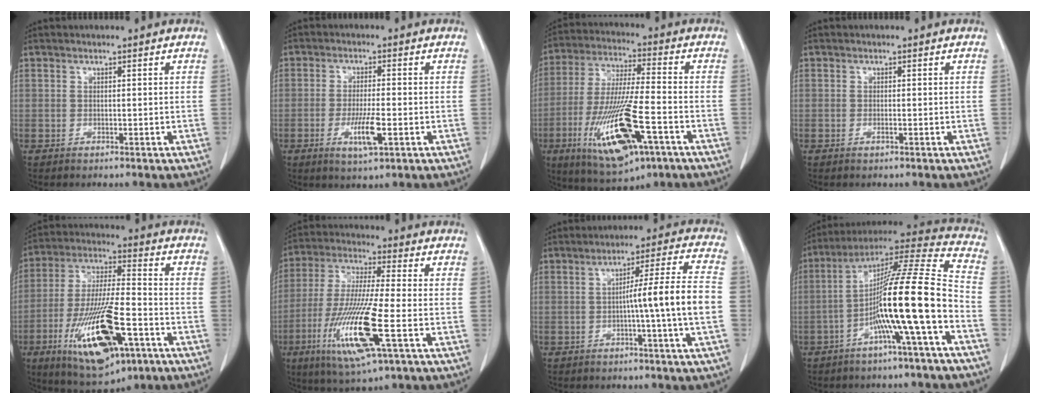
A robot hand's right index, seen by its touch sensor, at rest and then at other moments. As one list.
[{"total": 5.7, "force": [-1.9, 0.6, 5.3], "torque": [-0.102, -0.010, -0.033]}, {"total": 17.8, "force": [-7.2, 3.3, 16.0], "torque": [-0.331, -0.034, -0.119]}, {"total": 0.6, "force": [-0.3, 0.1, 0.5], "torque": [-0.012, -0.001, -0.003]}, {"total": 19.2, "force": [-8.1, 5.1, 16.6], "torque": [-0.339, -0.025, -0.131]}, {"total": 16.0, "force": [-5.3, 1.0, 15.0], "torque": [-0.311, -0.027, -0.098]}, {"total": 10.2, "force": [-1.9, -1.8, 9.9], "torque": [-0.151, 0.010, -0.028]}, {"total": 17.5, "force": [-5.7, -0.8, 16.6], "torque": [-0.279, 0.014, -0.105]}]